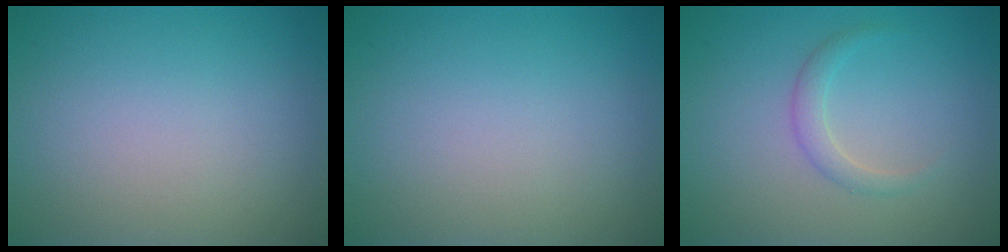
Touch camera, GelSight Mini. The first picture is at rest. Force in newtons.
{"total": 0.0}
{"total": 1.5, "press": 1.5, "slide": 0.1}